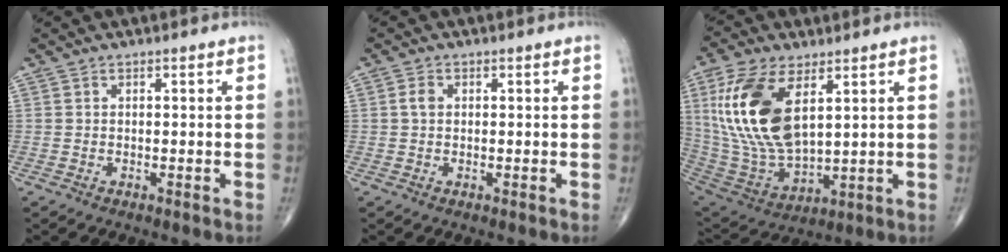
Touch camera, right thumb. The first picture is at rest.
{"total": 1.7, "force": [0.2, 1.2, 1.2], "torque": [-0.022, 0.004, 0.002]}
{"total": 19.9, "force": [6.2, 9.8, 16.1], "torque": [-0.329, -0.027, 0.128]}